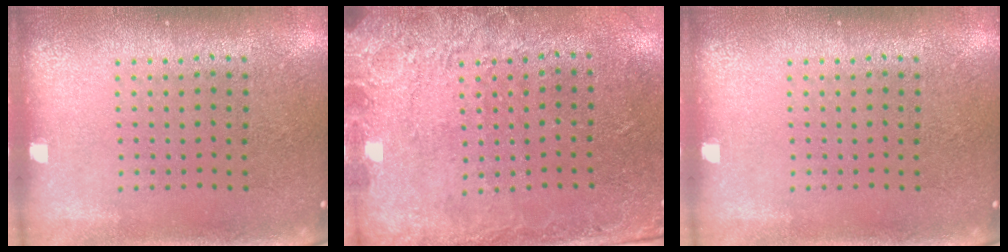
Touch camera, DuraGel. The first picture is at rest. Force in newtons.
{"total": 2.6, "press": 2.0, "slide": 1.7}
{"total": 0.0}